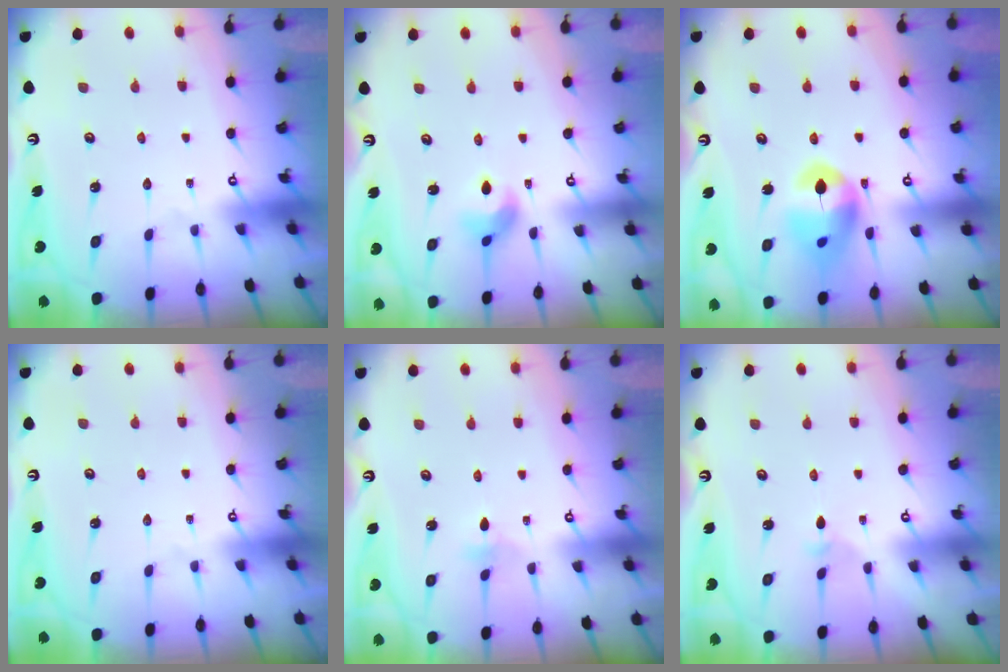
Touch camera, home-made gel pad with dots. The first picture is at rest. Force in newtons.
{"total": 7.5, "press": 7.5, "slide": 0.4}
{"total": 13.9, "press": 13.9, "slide": 1.3}
{"total": 0.0}
{"total": 2.8, "press": 2.7, "slide": 0.9}
{"total": 2.9, "press": 2.8, "slide": 0.6}